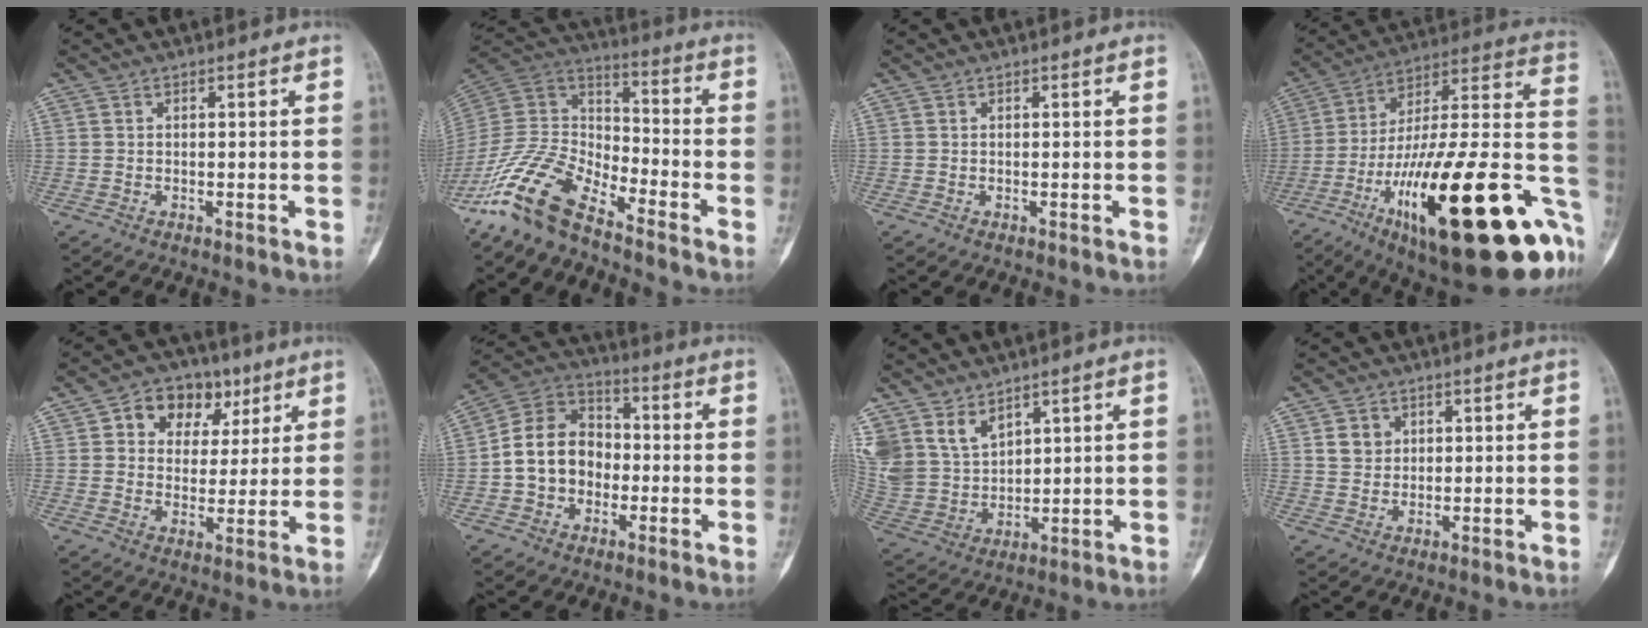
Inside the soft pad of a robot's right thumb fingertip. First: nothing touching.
{"total": 14.2, "force": [-11.0, 5.1, 7.3], "torque": [-0.136, 0.079, -0.225]}
{"total": 0.0}
{"total": 39.4, "force": [-13.8, 11.8, 35.0], "torque": [-0.453, 0.048, -0.212]}
{"total": 11.2, "force": [4.9, 8.3, 5.7], "torque": [-0.040, -0.006, 0.075]}
{"total": 12.6, "force": [-1.6, 10.2, 7.1], "torque": [-0.100, 0.042, -0.038]}
{"total": 12.5, "force": [7.8, 8.2, 5.4], "torque": [-0.102, -0.026, 0.182]}
{"total": 3.8, "force": [1.3, 3.2, 1.4], "torque": [-0.006, -0.005, 0.024]}